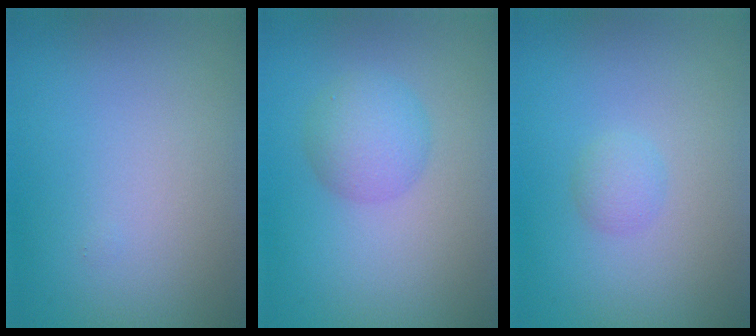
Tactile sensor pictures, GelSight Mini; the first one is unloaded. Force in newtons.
{"total": 3.1, "press": 3.1, "slide": 0.0}
{"total": 1.2, "press": 1.2, "slide": 0.1}